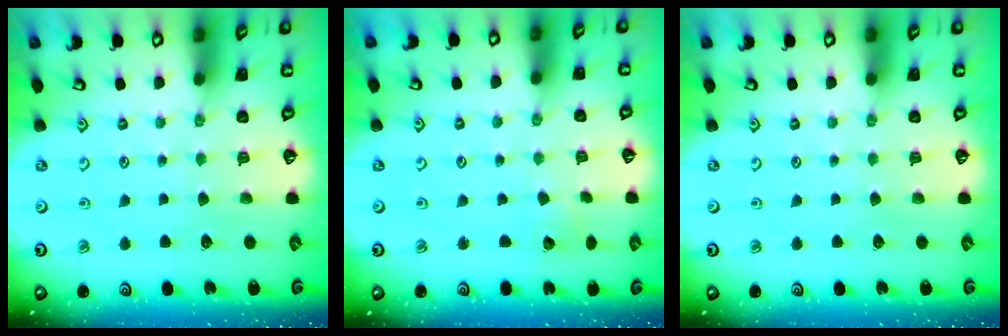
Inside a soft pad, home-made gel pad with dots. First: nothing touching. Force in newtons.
{"total": 4.3, "press": 4.3, "slide": 0.4}
{"total": 0.0}